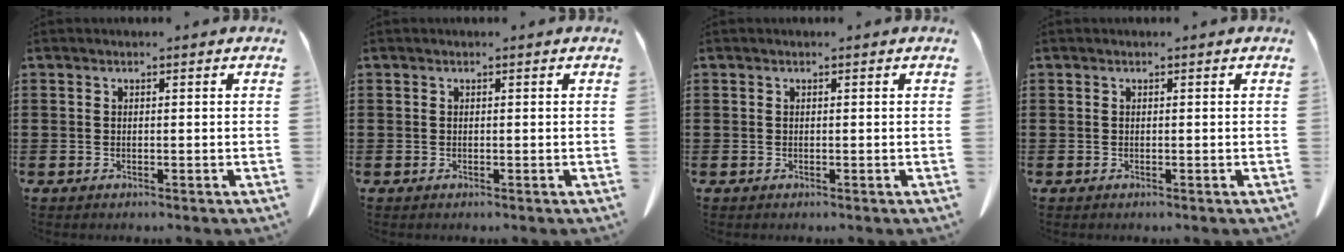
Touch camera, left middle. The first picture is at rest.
{"total": 0.0}
{"total": 0.0}
{"total": 0.0}